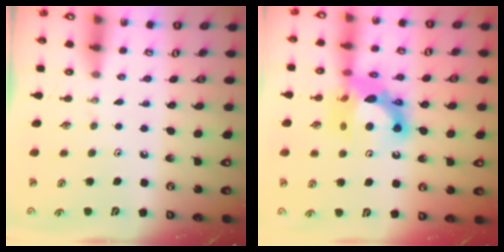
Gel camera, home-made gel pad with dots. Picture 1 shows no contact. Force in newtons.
{"total": 13.9, "press": 13.7, "slide": 1.9}